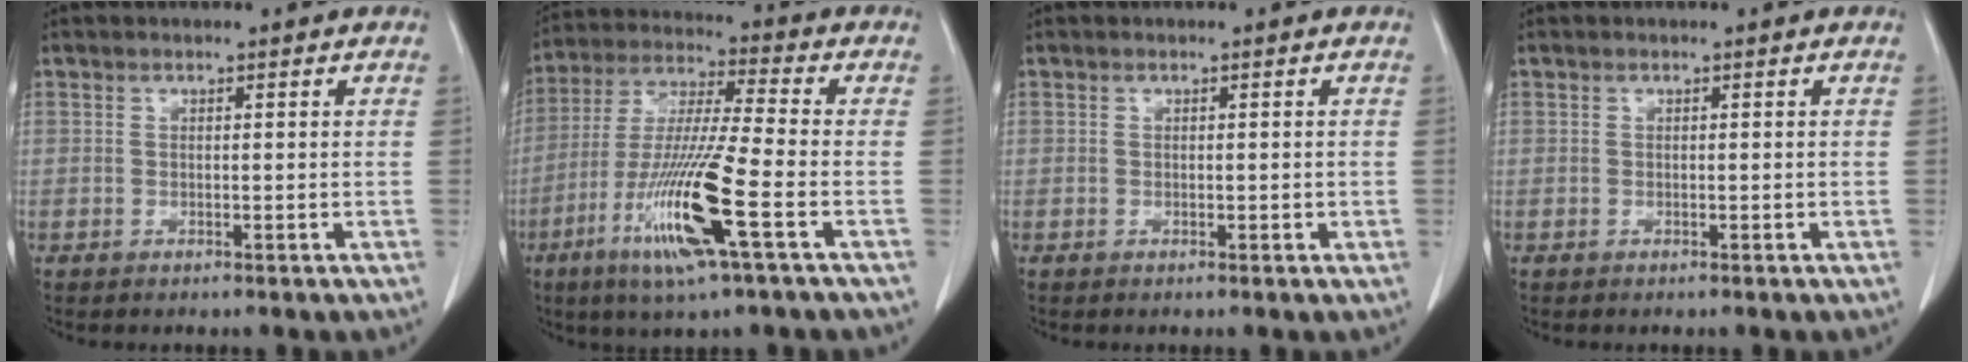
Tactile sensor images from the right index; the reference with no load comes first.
{"total": 15.2, "force": [-6.0, 0.0, 14.0], "torque": [-0.287, -0.023, -0.116]}
{"total": 0.6, "force": [0.0, 0.4, 0.4], "torque": [-0.006, 0.000, 0.001]}
{"total": 0.0}